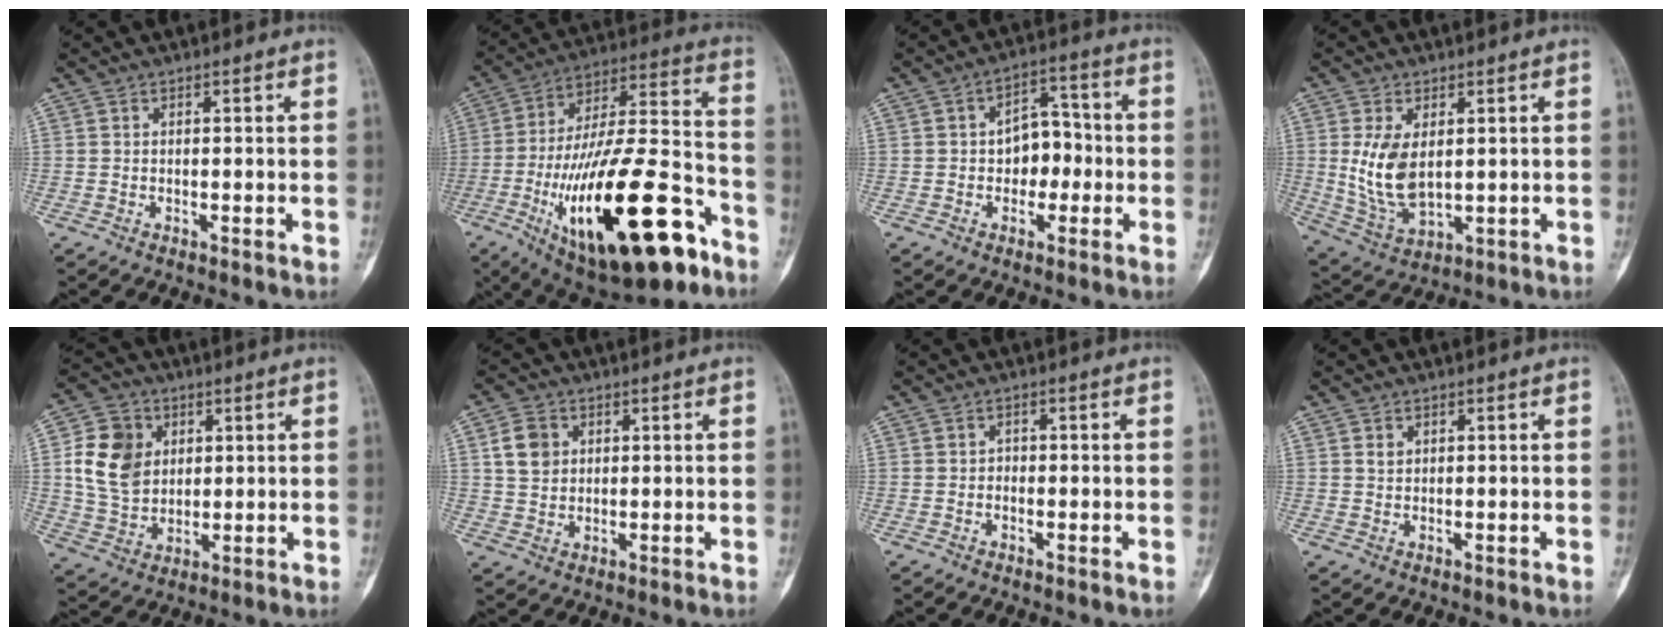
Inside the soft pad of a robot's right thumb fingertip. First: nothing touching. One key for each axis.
{"total": 32.2, "fx": -13.9, "fy": 11.9, "fz": 26.5, "tx": -0.446, "ty": 0.057, "tz": -0.209}
{"total": 7.9, "fx": -0.9, "fy": 5.7, "fz": 5.5, "tx": -0.041, "ty": 0.032, "tz": -0.020}
{"total": 10.2, "fx": 1.4, "fy": 5.8, "fz": 8.2, "tx": -0.151, "ty": -0.014, "tz": 0.045}
{"total": 12.2, "fx": 2.8, "fy": 9.8, "fz": 6.8, "tx": -0.098, "ty": -0.002, "tz": 0.057}
{"total": 5.9, "fx": 1.8, "fy": 4.7, "fz": 3.0, "tx": -0.038, "ty": -0.001, "tz": 0.035}
{"total": 0.8, "fx": -0.2, "fy": 0.7, "fz": 0.3, "tx": 0.009, "ty": 0.006, "tz": -0.009}
{"total": 1.2, "fx": 0.6, "fy": 0.9, "fz": 0.5, "tx": 0.000, "ty": 0.001, "tz": 0.011}